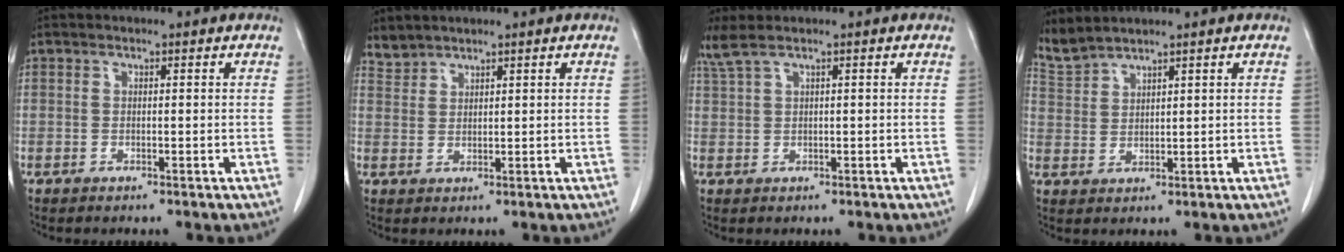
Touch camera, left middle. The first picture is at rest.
{"total": 2.2, "force": [2.1, 0.4, -0.3], "torque": [0.005, 0.006, 0.046]}
{"total": 2.3, "force": [1.7, -0.1, 1.6], "torque": [-0.051, 0.019, 0.046]}
{"total": 3.5, "force": [3.5, -0.4, 0.0], "torque": [-0.014, 0.006, 0.083]}